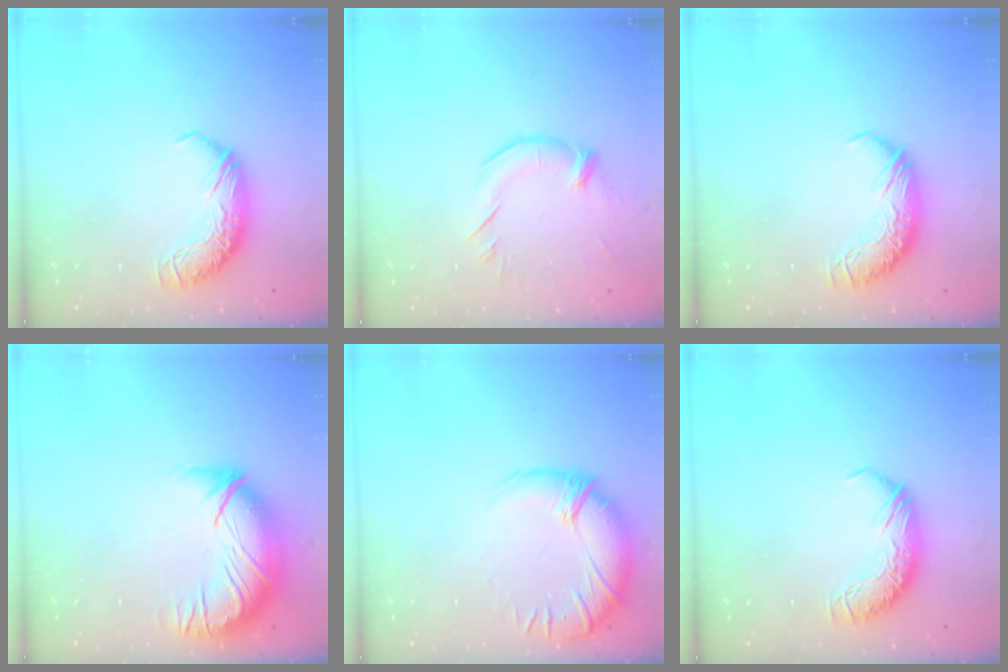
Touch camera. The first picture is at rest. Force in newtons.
{"total": 1.9, "press": 1.6, "slide": 1.1}
{"total": 0.0}
{"total": 2.8, "press": 0.4, "slide": 2.8}
{"total": 2.8, "press": 0.1, "slide": 2.8}
{"total": 0.0}